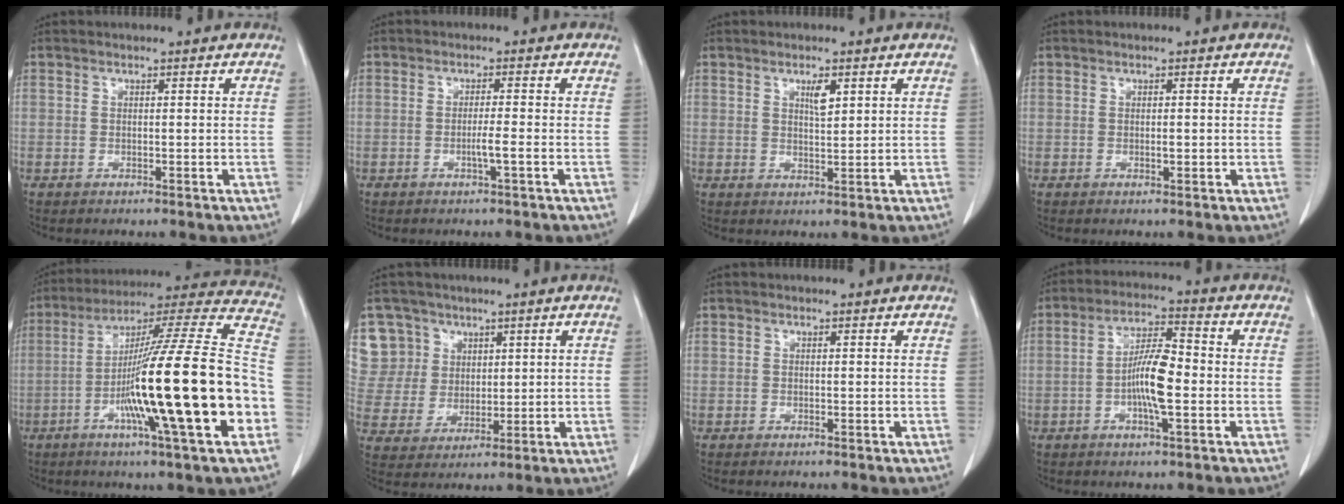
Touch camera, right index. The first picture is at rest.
{"total": 2.2, "force": [-0.8, -0.4, 2.0], "torque": [-0.037, -0.002, -0.014]}
{"total": 2.5, "force": [1.3, 0.6, 2.1], "torque": [-0.037, -0.002, 0.024]}
{"total": 0.9, "force": [0.0, 0.3, 0.8], "torque": [-0.013, -0.001, 0.001]}
{"total": 27.1, "force": [-6.8, 0.3, 26.2], "torque": [-0.369, -0.013, -0.129]}
{"total": 9.9, "force": [5.1, 8.5, 0.2], "torque": [-0.010, 0.024, 0.113]}
{"total": 0.0}
{"total": 8.1, "force": [-1.5, 1.6, 7.8], "torque": [-0.148, 0.007, -0.033]}